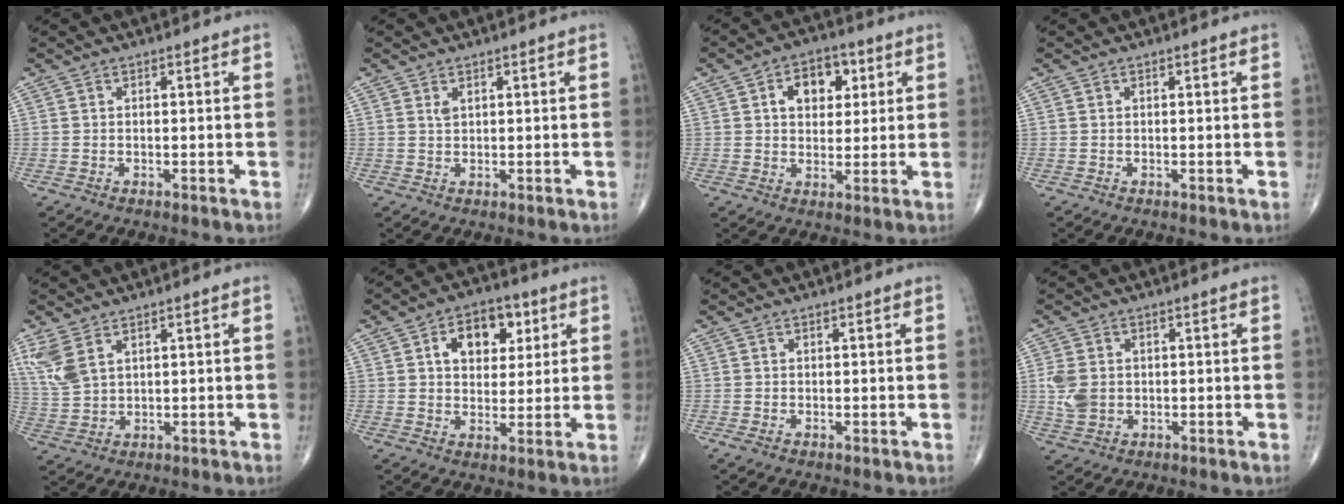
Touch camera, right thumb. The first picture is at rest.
{"total": 1.3, "force": [0.7, 0.6, 0.9], "torque": [-0.016, 0.000, 0.018]}
{"total": 8.7, "force": [2.8, 6.0, 5.7], "torque": [-0.047, -0.001, 0.039]}
{"total": 0.0}
{"total": 6.6, "force": [3.6, 3.3, 4.4], "torque": [-0.107, -0.004, 0.086]}
{"total": 10.7, "force": [3.8, 7.1, 7.1], "torque": [-0.065, -0.004, 0.056]}
{"total": 0.8, "force": [-0.1, 0.5, 0.6], "torque": [-0.016, 0.000, -0.004]}
{"total": 5.4, "force": [0.2, 4.0, 3.5], "torque": [-0.073, 0.000, 0.010]}